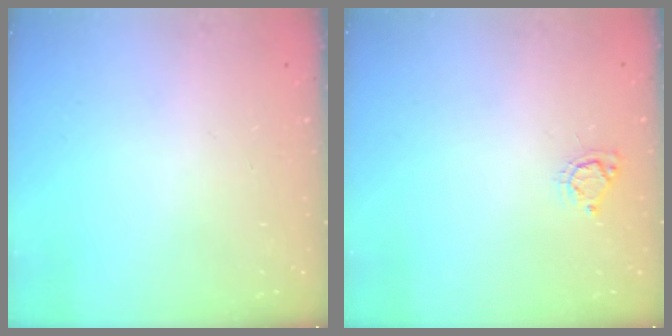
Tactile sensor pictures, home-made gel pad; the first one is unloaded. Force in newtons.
{"total": 5.0, "press": 5.0, "slide": 0.5}